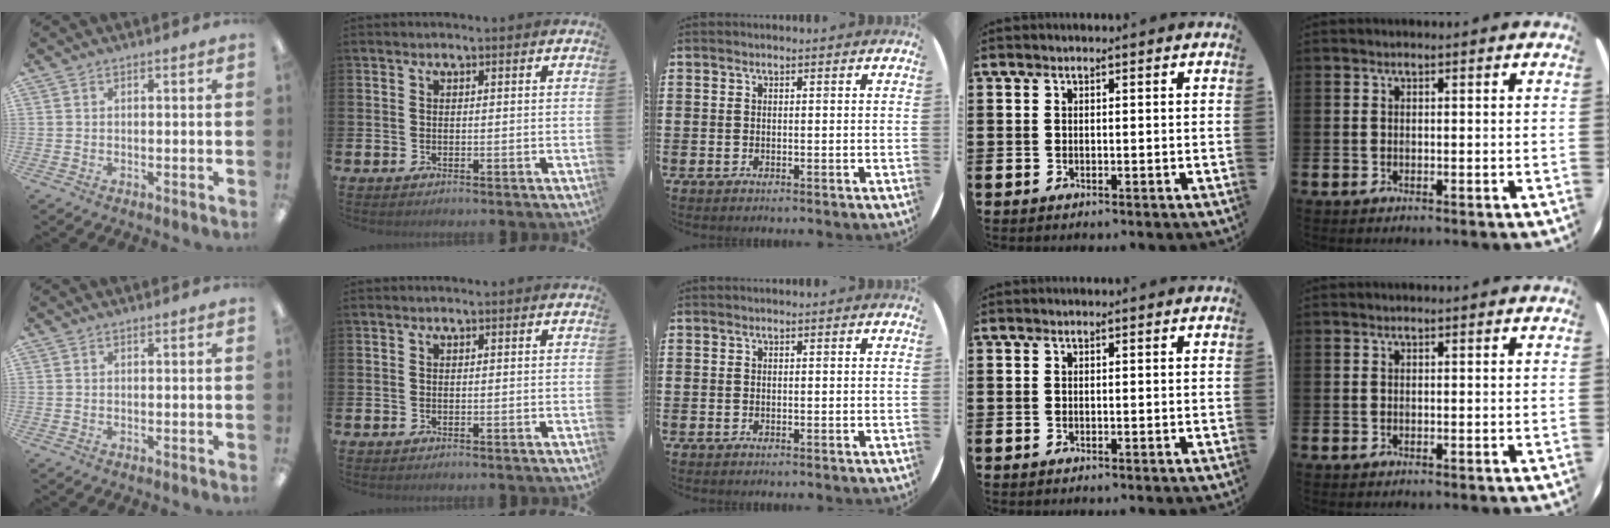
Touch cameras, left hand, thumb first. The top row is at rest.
{}